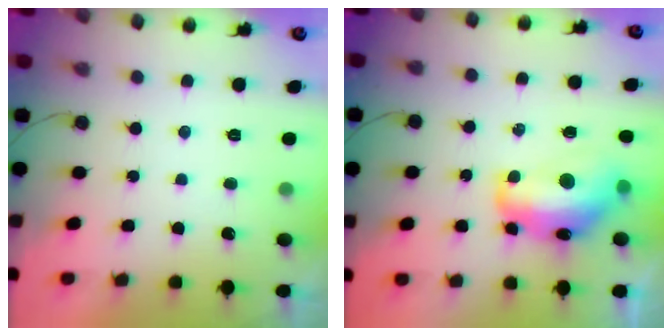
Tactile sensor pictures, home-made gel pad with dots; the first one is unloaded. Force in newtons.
{"total": 14.1, "press": 14.0, "slide": 1.5}